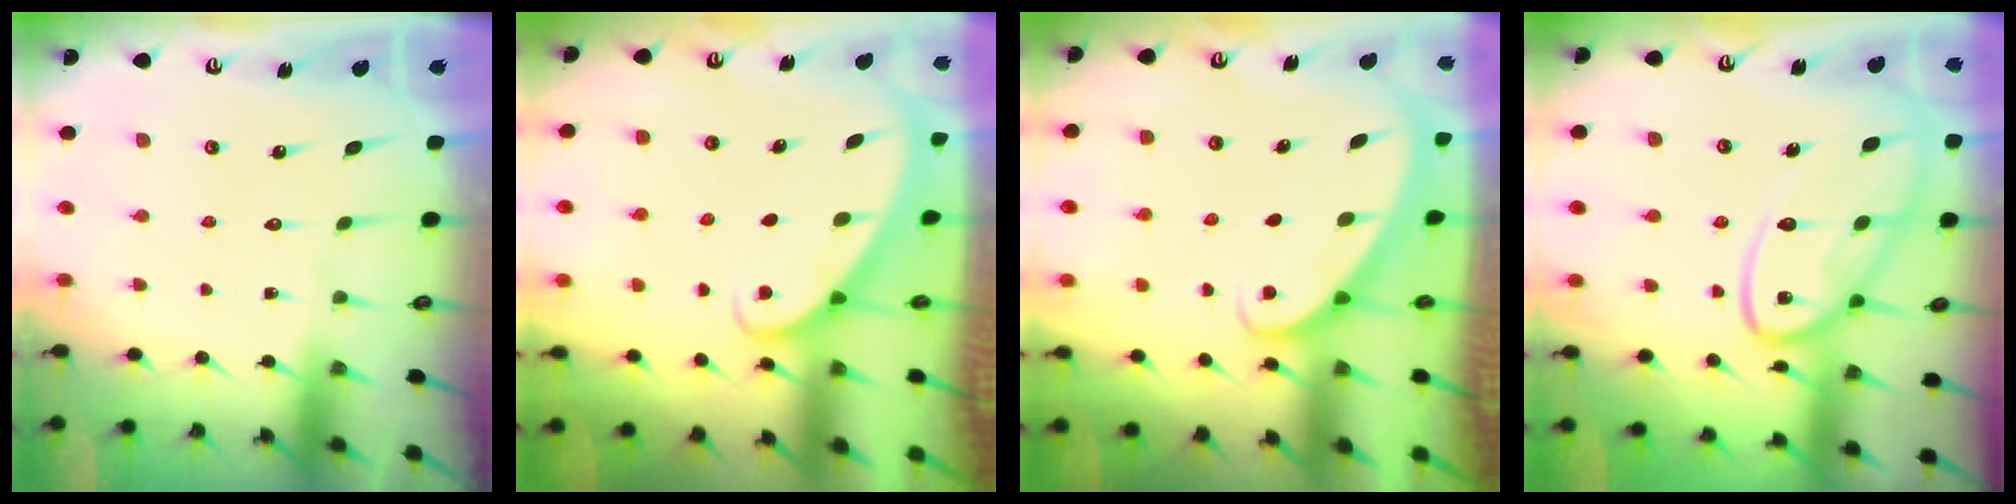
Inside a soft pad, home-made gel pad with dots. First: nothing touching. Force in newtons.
{"total": 1.9, "press": 1.9, "slide": 0.1}
{"total": 2.1, "press": 2.1, "slide": 0.1}
{"total": 14.2, "press": 14.1, "slide": 1.4}